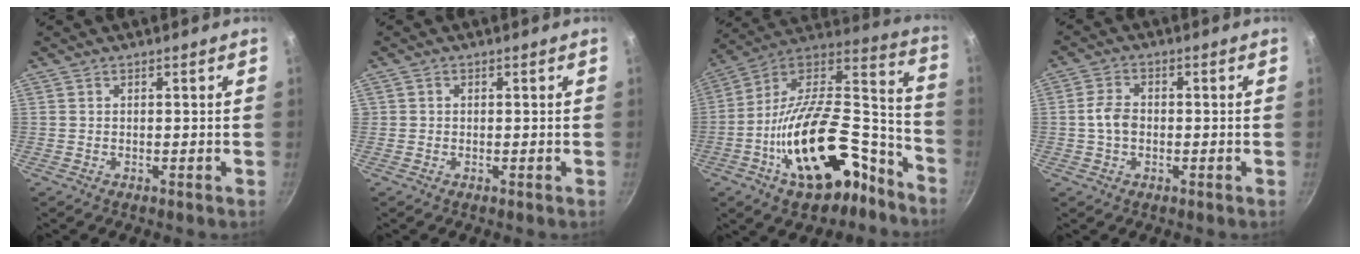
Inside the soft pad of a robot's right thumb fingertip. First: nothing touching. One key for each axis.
{"total": 0.7, "fx": 0.1, "fy": 0.7, "fz": 0.2, "tx": -0.001, "ty": 0.002, "tz": 0.000}
{"total": 27.5, "fx": -13.7, "fy": 14.0, "fz": 19.3, "tx": -0.255, "ty": 0.102, "tz": -0.214}
{"total": 4.4, "fx": -0.5, "fy": 3.1, "fz": 3.1, "tx": -0.056, "ty": 0.014, "tz": -0.013}